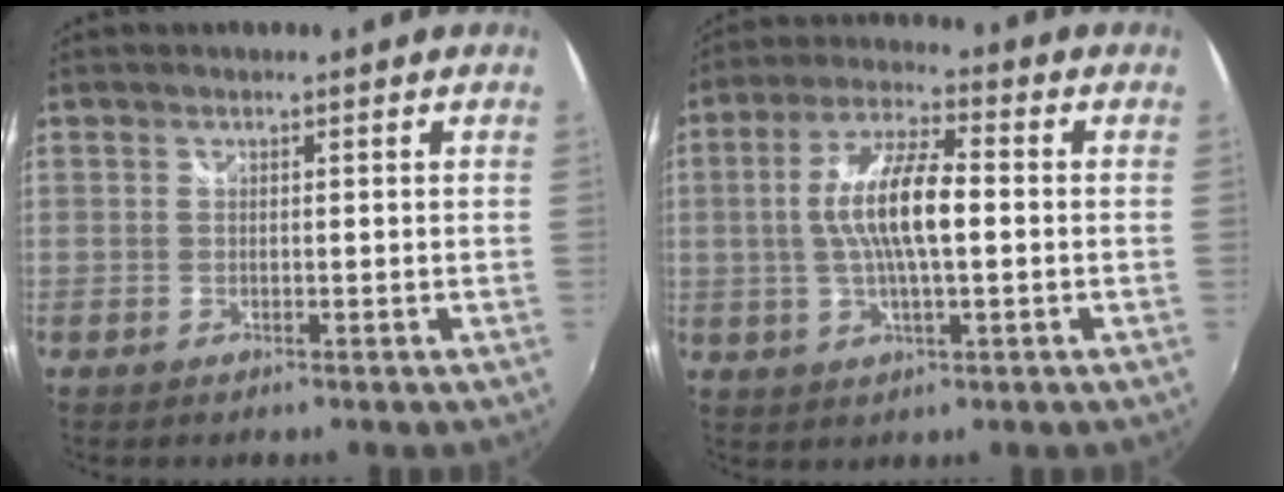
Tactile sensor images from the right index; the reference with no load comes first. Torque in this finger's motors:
{"motor_torque": [1.36, 0.02, 0.91, 0.21]}